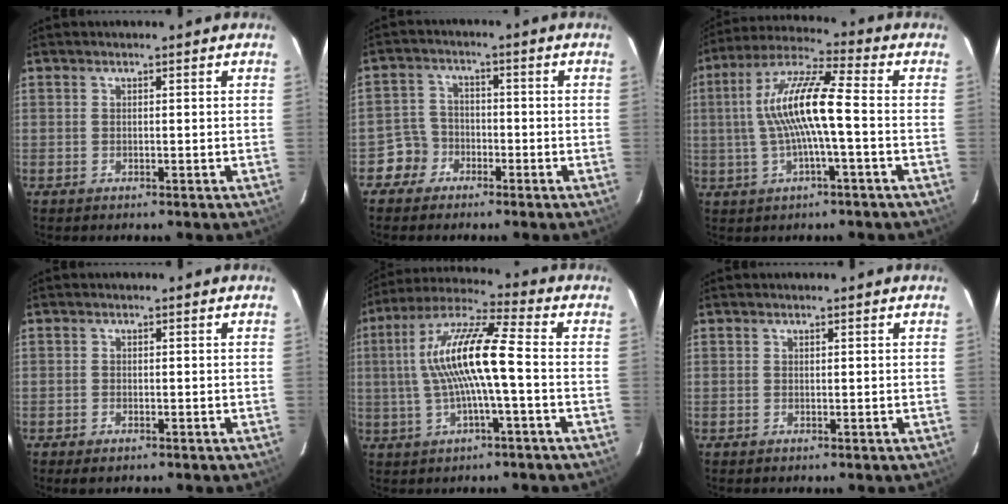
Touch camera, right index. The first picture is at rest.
{"total": 4.5, "force": [-2.8, 3.5, -0.4], "torque": [0.001, 0.020, -0.055]}
{"total": 12.0, "force": [-0.5, 1.1, 11.9], "torque": [-0.234, 0.015, -0.012]}
{"total": 1.2, "force": [-1.0, 0.4, 0.4], "torque": [-0.011, -0.005, -0.019]}
{"total": 13.7, "force": [-0.3, 1.3, 13.7], "torque": [-0.266, 0.017, -0.010]}
{"total": 0.0}